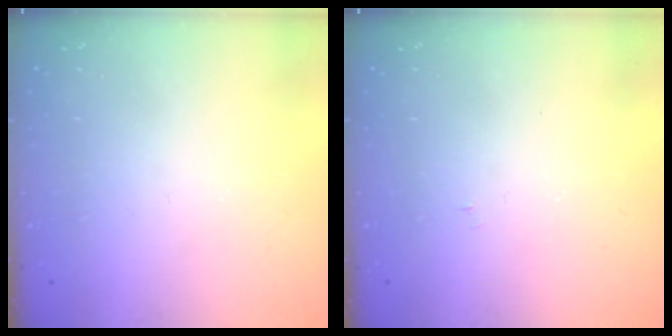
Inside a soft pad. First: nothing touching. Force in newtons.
{"total": 3.0, "press": 3.0, "slide": 0.3}